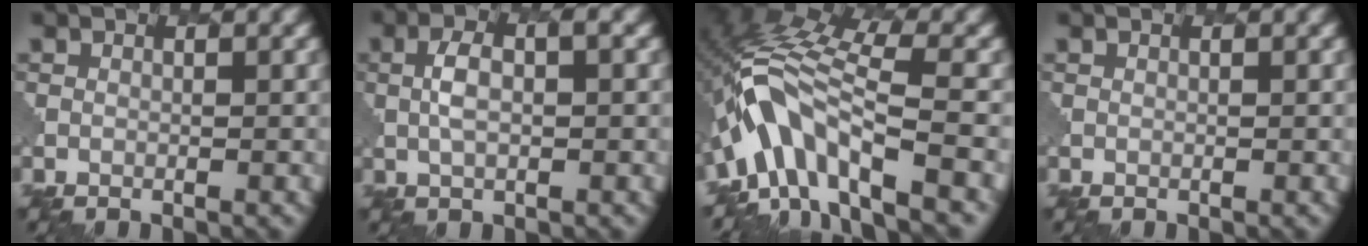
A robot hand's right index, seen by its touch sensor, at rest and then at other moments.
{"total": 2.5, "force": [0.4, 1.0, 2.2], "torque": [-0.050, 0.002, 0.009]}
{"total": 9.8, "force": [-4.6, 3.5, 8.0], "torque": [-0.140, 0.013, -0.090]}
{"total": 0.0}